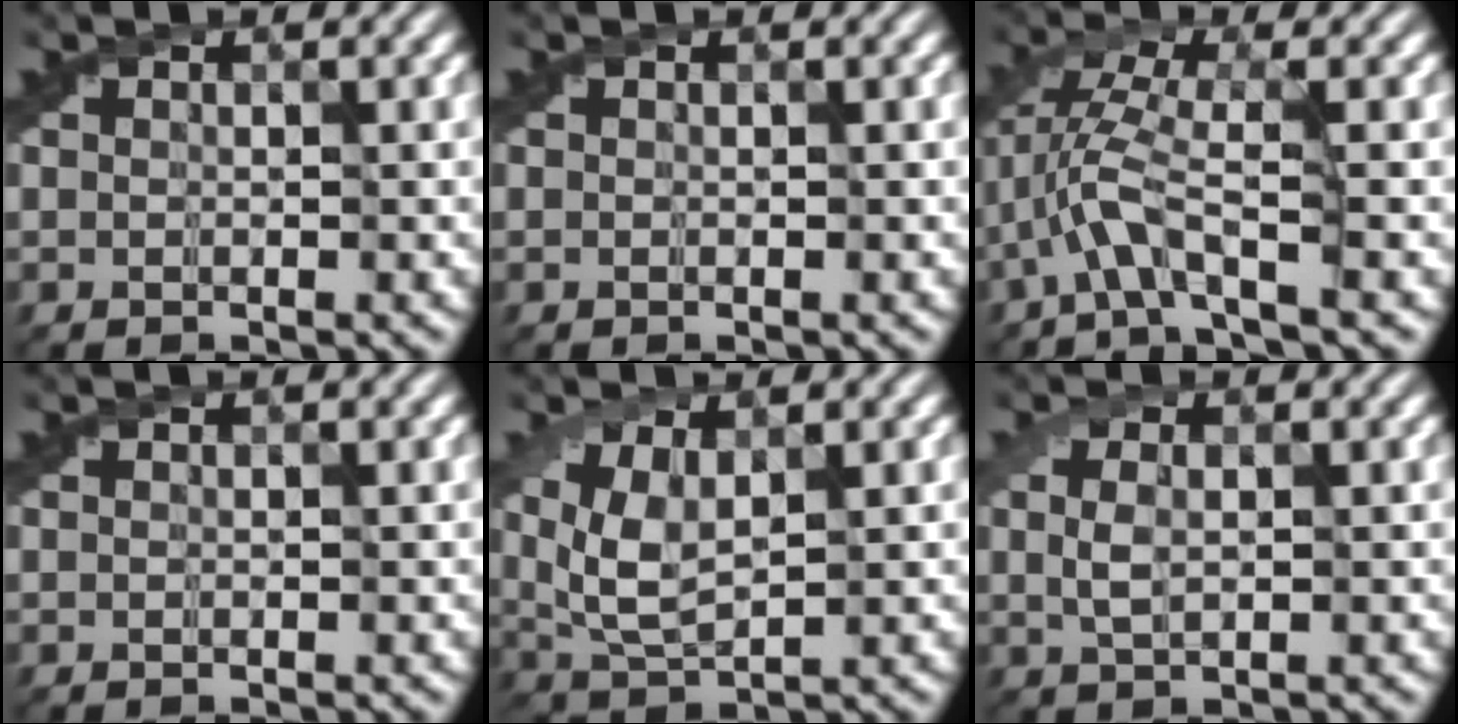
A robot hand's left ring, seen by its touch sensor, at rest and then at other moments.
{"total": 0.0}
{"total": 3.9, "force": [-2.0, 0.2, 3.4], "torque": [-0.087, 0.008, -0.048]}
{"total": 0.0}
{"total": 4.0, "force": [1.3, 1.7, 3.4], "torque": [-0.087, -0.002, 0.033]}
{"total": 2.0, "force": [0.4, 1.0, 1.6], "torque": [-0.046, 0.000, 0.014]}